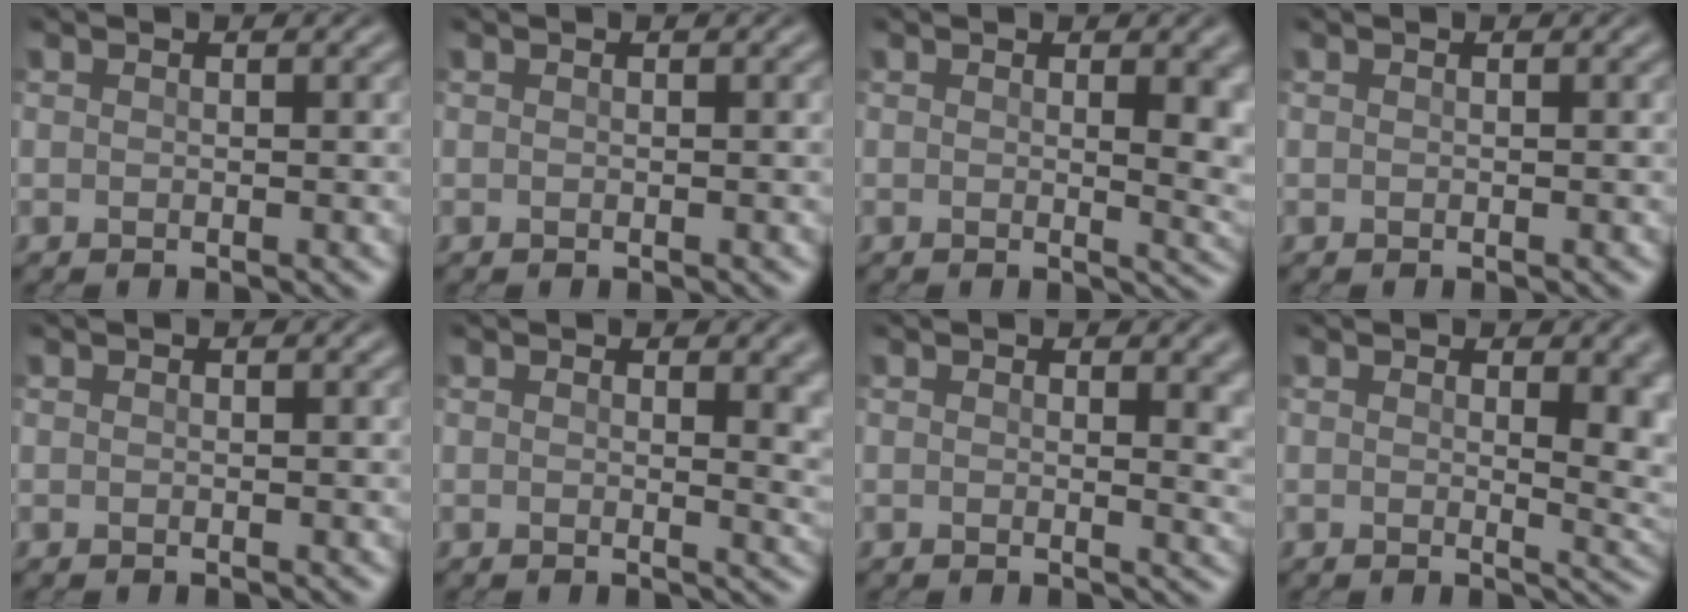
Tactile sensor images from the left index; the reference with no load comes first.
{"total": 0.0}
{"total": 4.7, "force": [0.8, 1.6, 4.4], "torque": [-0.038, -0.004, 0.014]}
{"total": 0.0}
{"total": 0.0}
{"total": 3.7, "force": [1.1, 1.6, 3.2], "torque": [-0.025, -0.007, 0.019]}
{"total": 3.3, "force": [1.0, 1.3, 2.8], "torque": [-0.021, -0.004, 0.016]}
{"total": 5.0, "force": [0.9, 1.9, 4.5], "torque": [-0.042, -0.009, 0.020]}